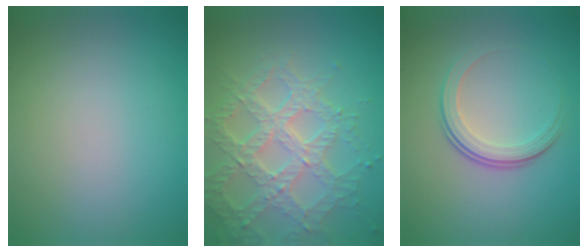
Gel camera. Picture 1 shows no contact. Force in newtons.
{"total": 7.2, "press": 5.3, "slide": 4.9}
{"total": 3.6, "press": 2.4, "slide": 2.7}